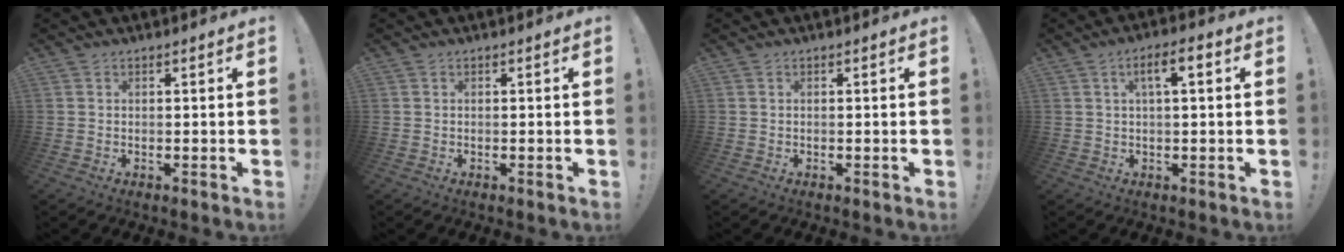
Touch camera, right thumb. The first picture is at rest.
{"total": 0.0}
{"total": 0.0}
{"total": 5.4, "force": [1.2, 1.4, 5.1], "torque": [-0.089, 0.007, 0.014]}